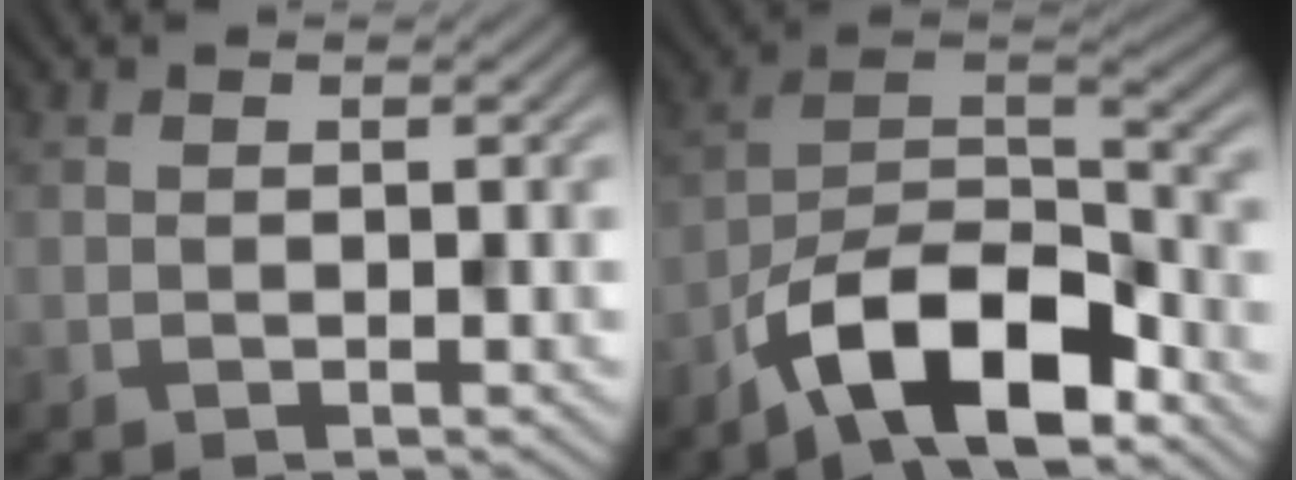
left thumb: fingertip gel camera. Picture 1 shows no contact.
{"total": 12.7, "force": [-8.5, 4.8, 8.2], "torque": [-0.136, -0.001, -0.174]}